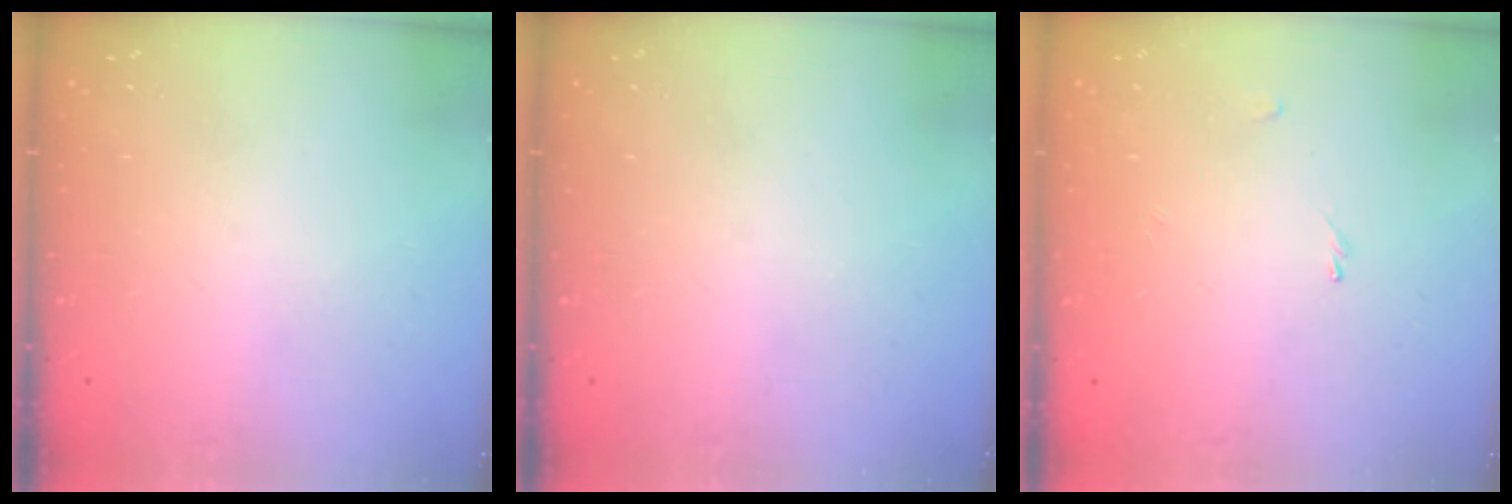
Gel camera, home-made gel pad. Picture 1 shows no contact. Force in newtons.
{"total": 0.0}
{"total": 0.0}